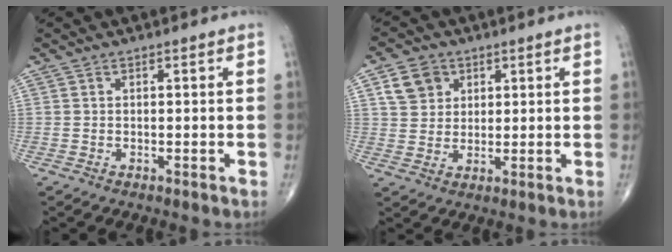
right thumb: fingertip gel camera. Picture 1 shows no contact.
{"total": 6.6, "force": [2.8, 5.4, 2.5], "torque": [-0.023, -0.005, 0.052]}